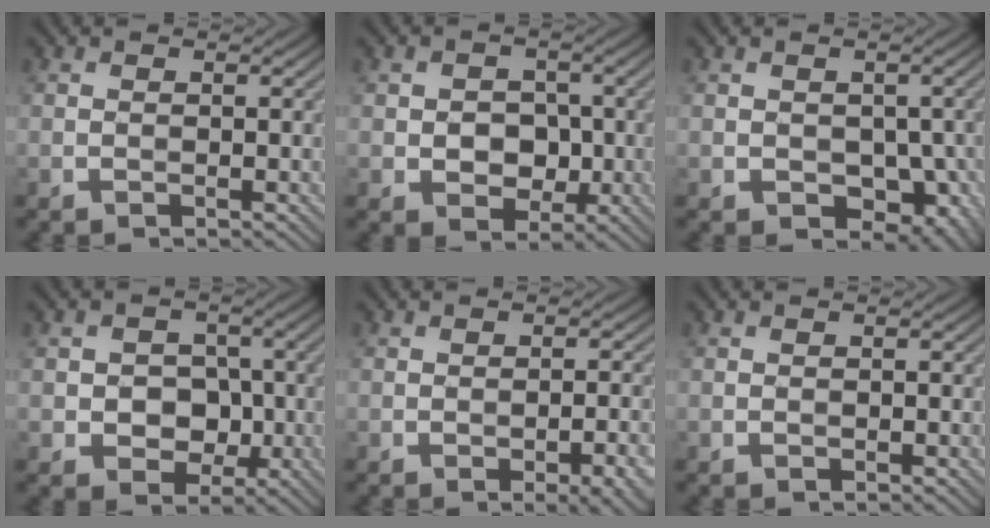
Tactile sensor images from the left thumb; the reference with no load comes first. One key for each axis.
{"total": 4.4, "fx": -0.7, "fy": 3.6, "fz": 2.5, "tx": -0.043, "ty": -0.003, "tz": -0.016}
{"total": 6.2, "fx": -1.4, "fy": 4.5, "fz": 4.1, "tx": -0.067, "ty": -0.026, "tz": -0.014}
{"total": 5.0, "fx": -0.8, "fy": 4.2, "fz": 2.6, "tx": -0.040, "ty": -0.002, "tz": -0.025}
{"total": 6.2, "fx": -2.8, "fy": 2.0, "fz": 5.1, "tx": -0.065, "ty": -0.005, "tz": -0.024}
{"total": 0.0}